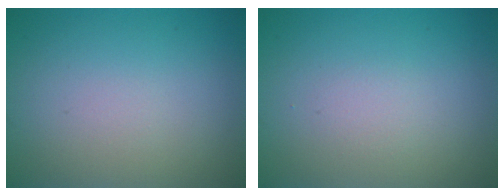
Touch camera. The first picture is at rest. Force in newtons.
{"total": 1.0, "press": 0.9, "slide": 0.1}